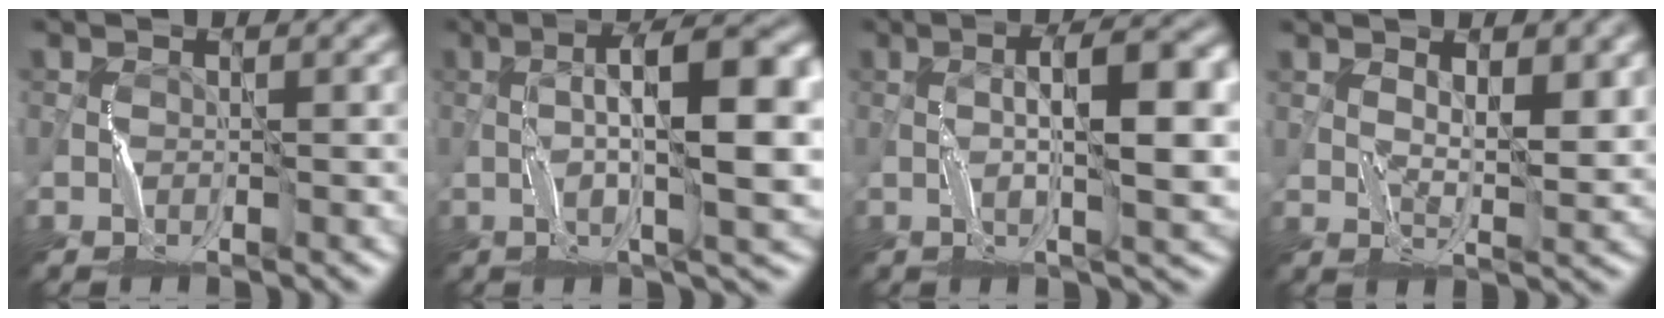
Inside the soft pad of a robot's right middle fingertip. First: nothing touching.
{"total": 12.2, "force": [0.3, 3.0, 11.8], "torque": [-0.176, 0.020, 0.008]}
{"total": 9.6, "force": [0.3, 2.5, 9.3], "torque": [-0.125, 0.011, 0.005]}
{"total": 3.6, "force": [2.0, 0.8, 2.9], "torque": [-0.043, -0.006, 0.042]}